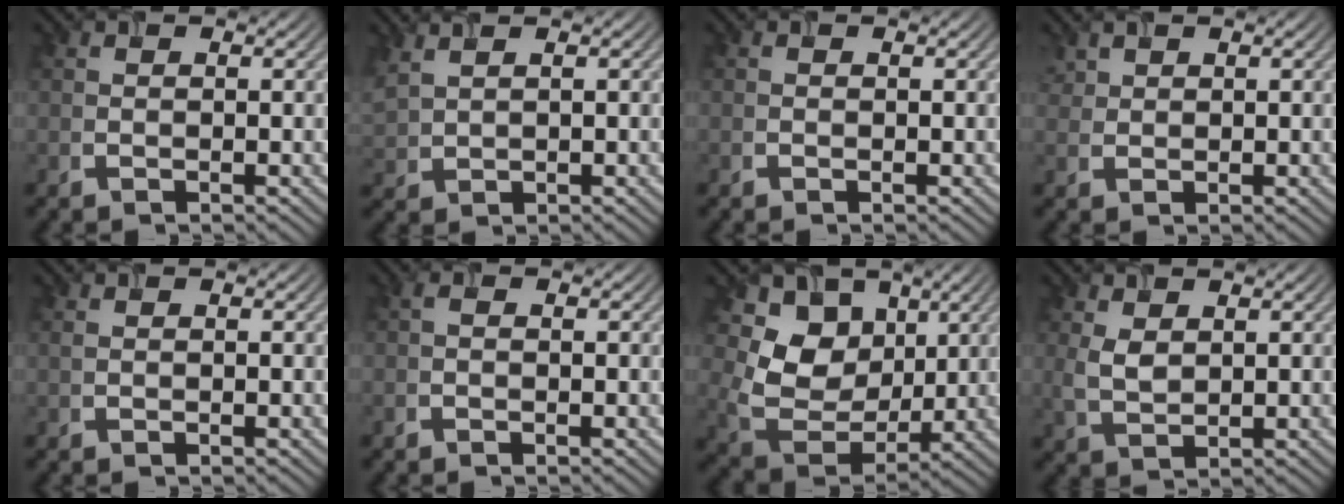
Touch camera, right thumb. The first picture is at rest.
{"total": 3.0, "force": [2.2, 1.0, 1.7], "torque": [-0.057, 0.010, 0.052]}
{"total": 0.0}
{"total": 1.7, "force": [1.3, 0.9, 0.4], "torque": [-0.013, 0.001, 0.034]}
{"total": 0.5, "force": [0.2, 0.2, 0.4], "torque": [-0.014, 0.001, 0.004]}
{"total": 0.6, "force": [0.0, 0.3, 0.5], "torque": [-0.013, 0.001, 0.000]}
{"total": 10.3, "force": [3.5, 7.9, 5.7], "torque": [-0.122, -0.019, 0.056]}
{"total": 3.1, "force": [1.2, 1.8, 2.2], "torque": [-0.060, -0.004, 0.028]}